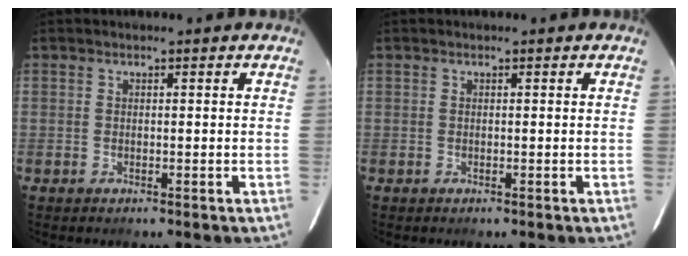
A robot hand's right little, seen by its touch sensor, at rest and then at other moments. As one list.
[{"total": 0.0}]